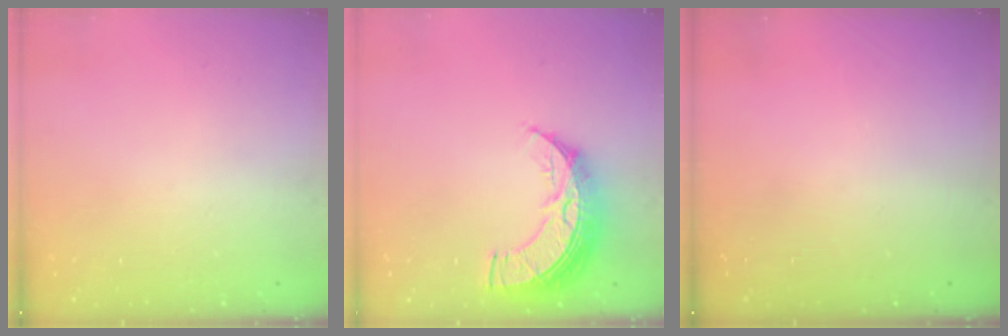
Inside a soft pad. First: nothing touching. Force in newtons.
{"total": 12.2, "press": 12.2, "slide": 0.9}
{"total": 0.0}